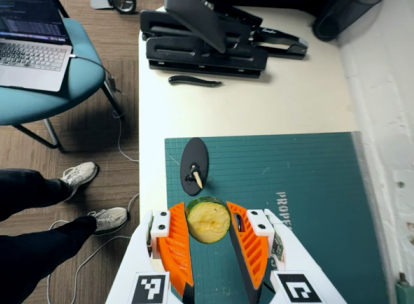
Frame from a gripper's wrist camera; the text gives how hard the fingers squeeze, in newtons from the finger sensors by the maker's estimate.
{"total": 8.9, "left": 8.3, "right": 9.4}